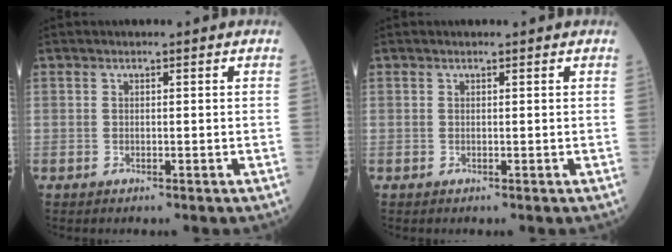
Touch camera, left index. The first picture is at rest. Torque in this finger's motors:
{"motor_torque": [0.21, 0.02, -0.01, -0.01]}